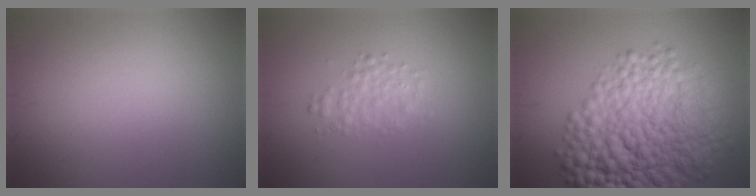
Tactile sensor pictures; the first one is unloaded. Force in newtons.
{"total": 2.0, "press": 2.0, "slide": 0.0}
{"total": 12.1, "press": 12.1, "slide": 0.2}